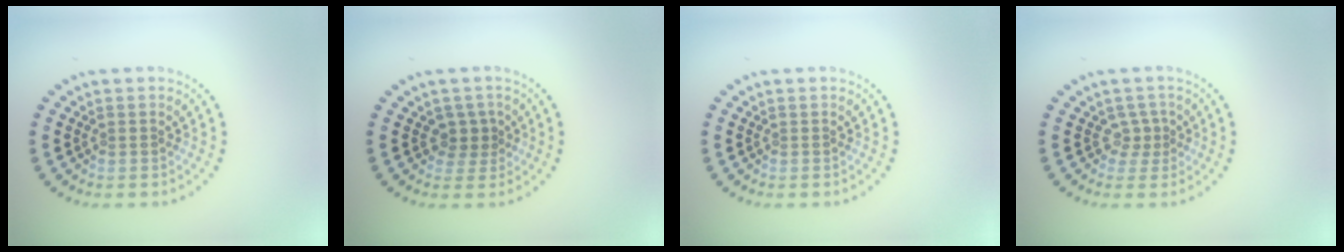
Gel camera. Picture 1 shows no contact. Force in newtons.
{"total": 1.8, "press": 1.5, "slide": 1.1}
{"total": 0.0}
{"total": 1.5, "press": 1.0, "slide": 1.1}